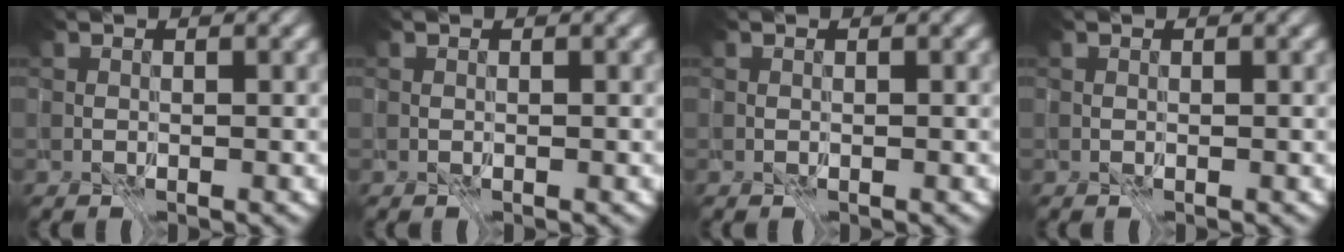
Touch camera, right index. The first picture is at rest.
{"total": 0.0}
{"total": 0.0}
{"total": 0.0}